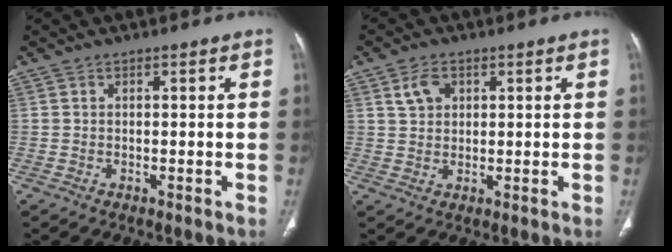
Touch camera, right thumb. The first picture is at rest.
{"total": 4.1, "force": [1.7, 2.9, 2.2], "torque": [-0.031, -0.001, 0.037]}